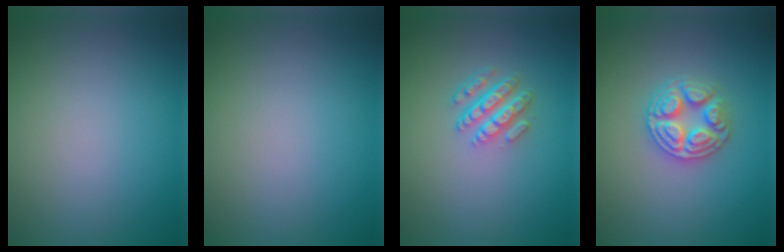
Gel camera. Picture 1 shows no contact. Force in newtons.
{"total": 0.0}
{"total": 4.2, "press": 3.1, "slide": 2.9}
{"total": 4.4, "press": 4.4, "slide": 0.5}